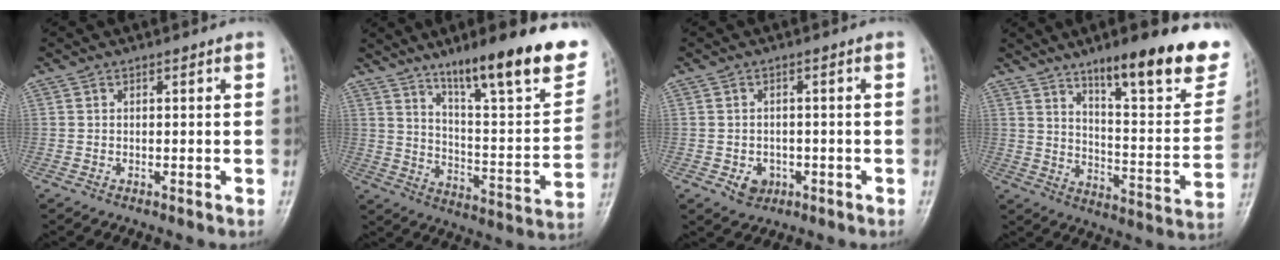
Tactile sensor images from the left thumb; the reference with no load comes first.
{"total": 23.7, "force": [15.5, 5.1, 17.1], "torque": [-0.213, -0.071, 0.241]}
{"total": 3.6, "force": [-1.3, 2.9, 1.6], "torque": [-0.010, 0.008, -0.012]}
{"total": 23.2, "force": [14.9, 5.8, 16.7], "torque": [-0.190, -0.074, 0.223]}